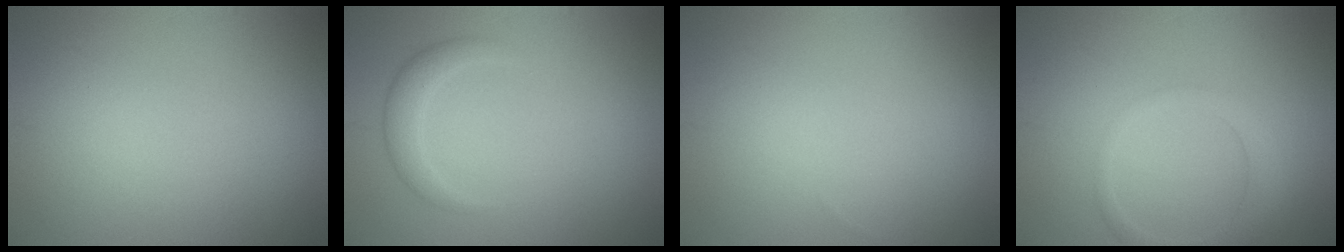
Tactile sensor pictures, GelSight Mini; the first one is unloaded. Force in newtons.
{"total": 1.8, "press": 1.8, "slide": 0.1}
{"total": 0.0}
{"total": 2.4, "press": 2.4, "slide": 0.2}